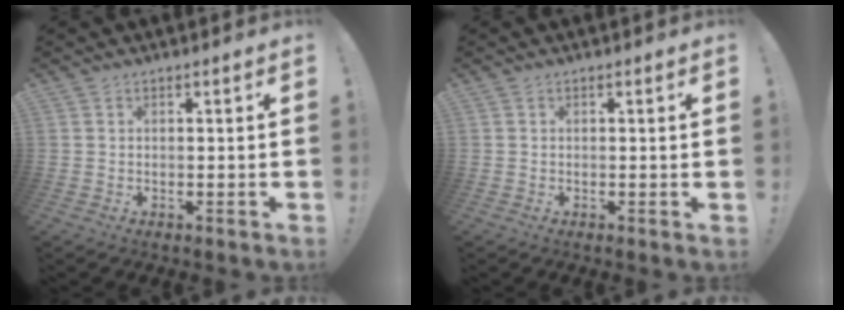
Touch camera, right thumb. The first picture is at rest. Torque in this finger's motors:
{"motor_torque": [0.05, -0.13, 0.14, -0.09, 0.03]}